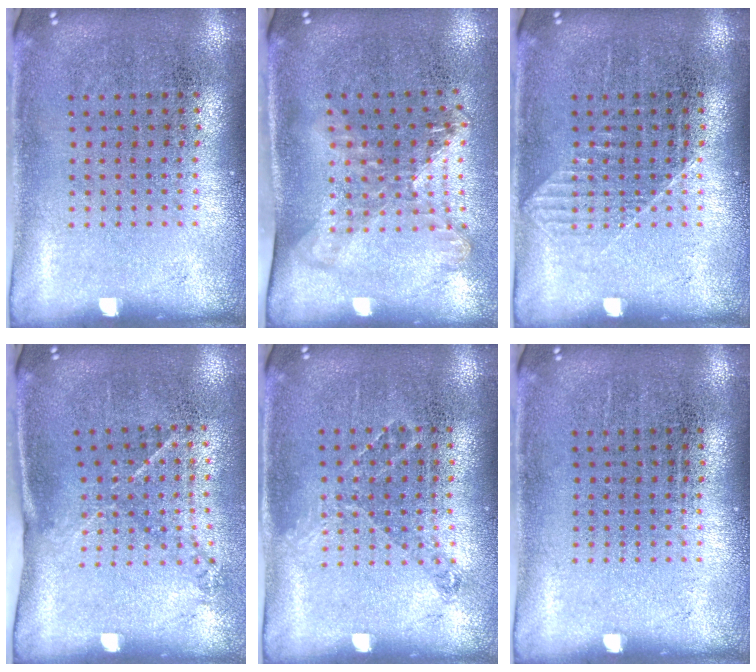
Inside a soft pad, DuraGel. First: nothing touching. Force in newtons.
{"total": 1.7, "press": 1.3, "slide": 1.1}
{"total": 1.0, "press": 1.0, "slide": 0.2}
{"total": 1.6, "press": 1.0, "slide": 1.3}
{"total": 0.8, "press": 0.7, "slide": 0.4}
{"total": 0.0}